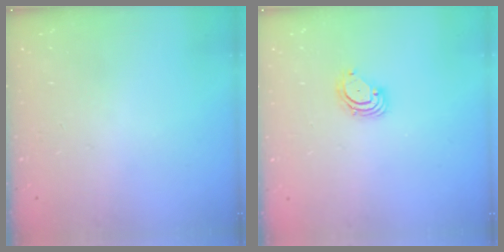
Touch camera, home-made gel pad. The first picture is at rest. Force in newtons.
{"total": 3.6, "press": 3.6, "slide": 0.3}